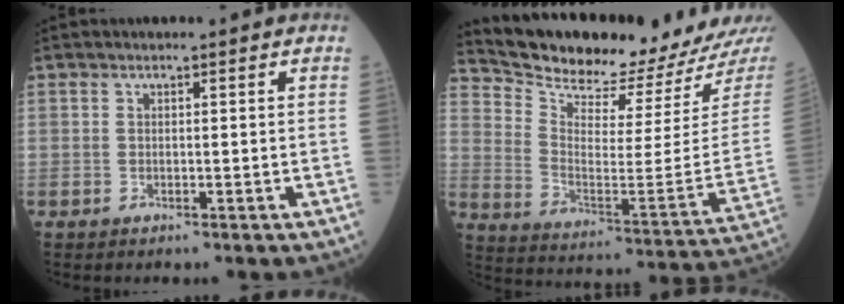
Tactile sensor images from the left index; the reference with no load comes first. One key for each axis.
{"total": 19.0, "fx": 18.3, "fy": 0.4, "fz": 5.2, "tx": -0.111, "ty": -0.098, "tz": 0.270}